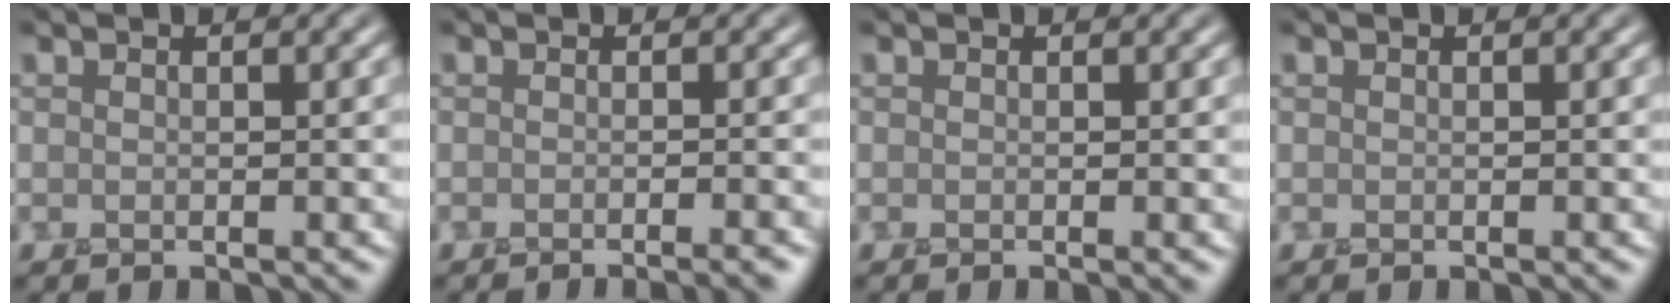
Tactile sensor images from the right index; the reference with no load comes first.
{"total": 3.0, "force": [-1.6, 1.0, 2.4], "torque": [-0.004, 0.006, -0.022]}
{"total": 0.5, "force": [-0.1, 0.1, 0.5], "torque": [-0.006, -0.005, -0.003]}
{"total": 0.0}